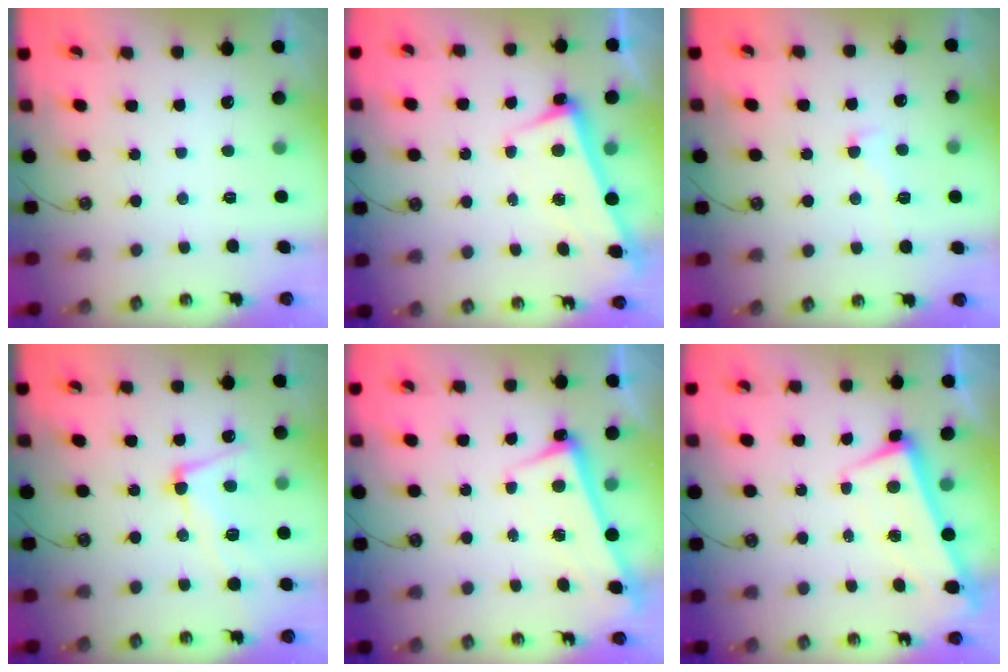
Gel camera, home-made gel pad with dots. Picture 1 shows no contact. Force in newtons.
{"total": 2.6, "press": 2.4, "slide": 0.9}
{"total": 0.8, "press": 0.5, "slide": 0.6}
{"total": 6.0, "press": 5.9, "slide": 1.2}
{"total": 2.5, "press": 2.5, "slide": 0.7}
{"total": 1.5, "press": 0.5, "slide": 1.4}